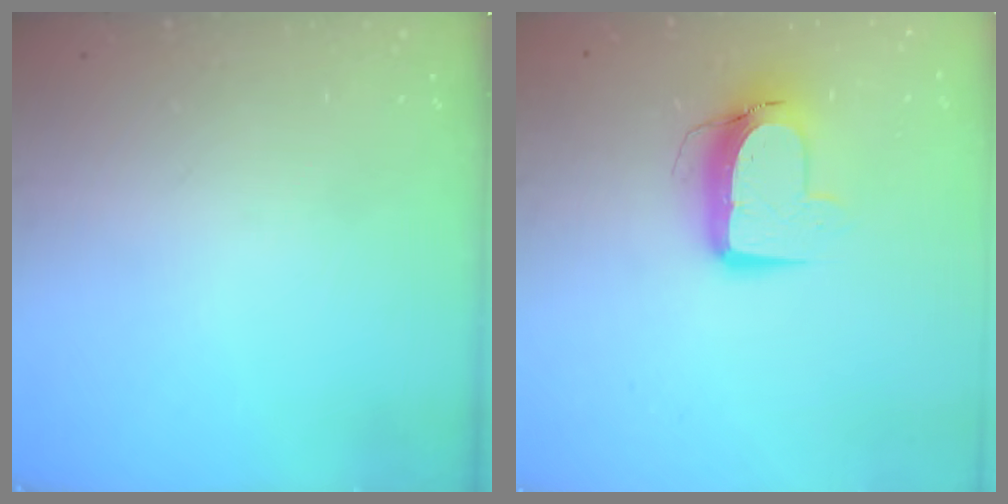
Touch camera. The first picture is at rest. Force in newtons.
{"total": 10.5, "press": 10.5, "slide": 0.7}